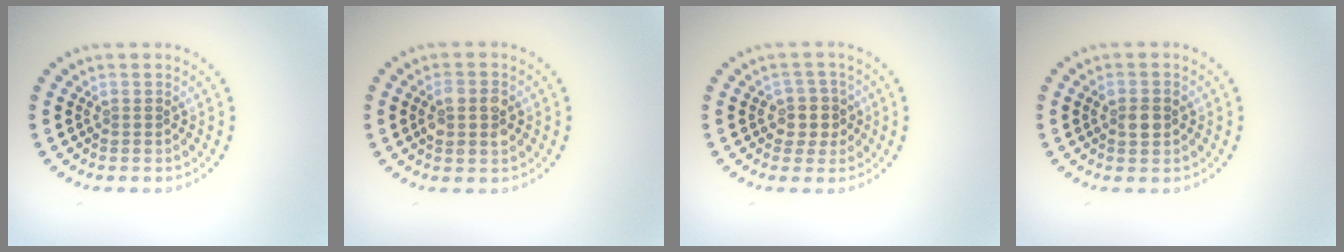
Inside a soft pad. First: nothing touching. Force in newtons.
{"total": 2.8, "press": 2.8, "slide": 0.2}
{"total": 2.6, "press": 2.2, "slide": 1.3}
{"total": 2.2, "press": 2.2, "slide": 0.2}